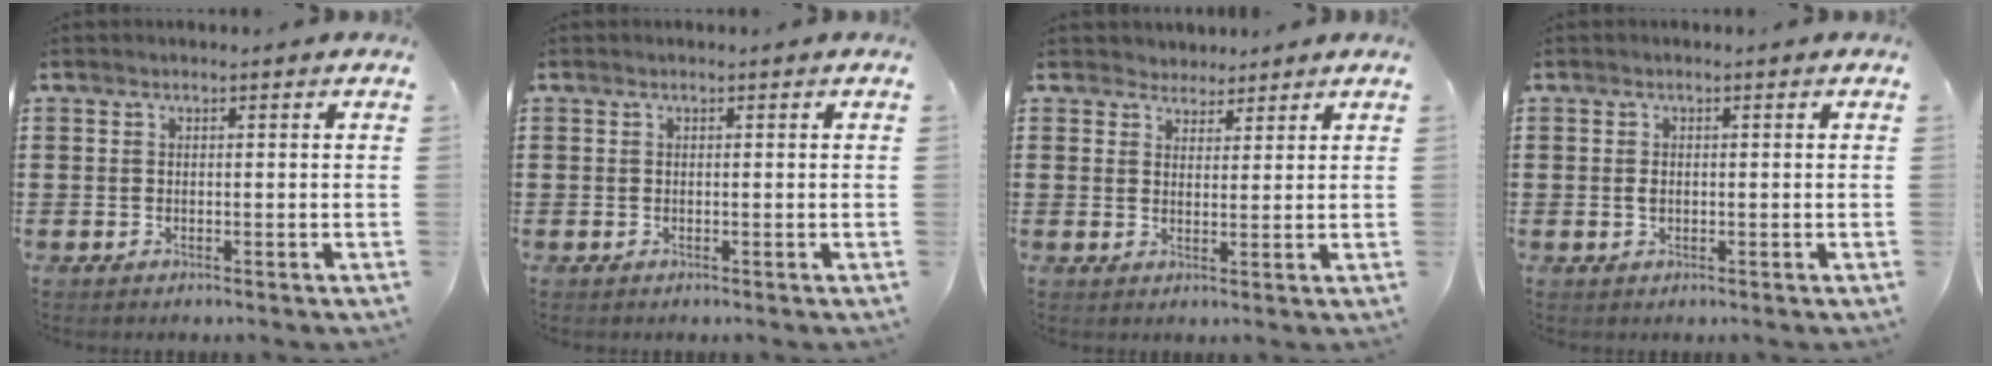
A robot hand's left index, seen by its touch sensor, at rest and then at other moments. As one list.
[{"total": 0.0}, {"total": 2.9, "force": [2.3, 1.6, -0.4], "torque": [-0.006, 0.008, 0.045]}, {"total": 1.2, "force": [0.0, 0.7, 1.0], "torque": [-0.028, -0.001, -0.003]}]